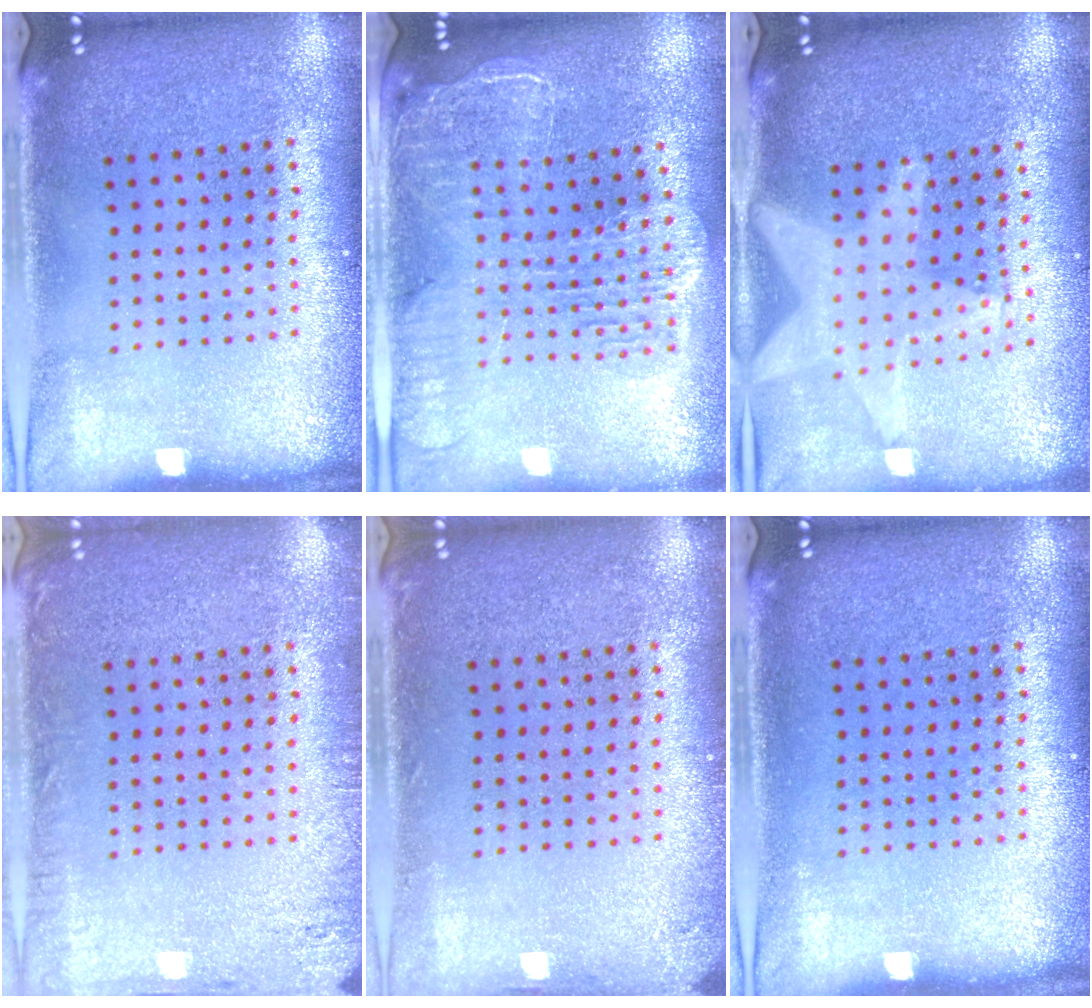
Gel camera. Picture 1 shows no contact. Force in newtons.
{"total": 2.3, "press": 2.0, "slide": 1.0}
{"total": 1.9, "press": 1.6, "slide": 0.8}
{"total": 2.2, "press": 2.1, "slide": 0.3}
{"total": 0.9, "press": 0.9, "slide": 0.1}
{"total": 0.0}